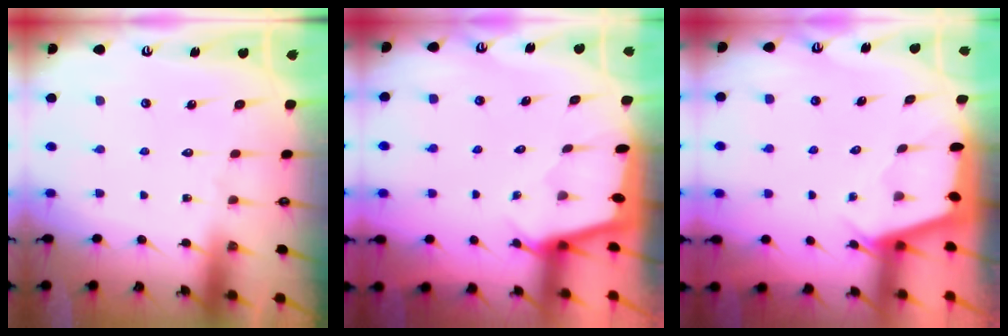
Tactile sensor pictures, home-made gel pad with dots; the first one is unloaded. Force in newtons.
{"total": 1.6, "press": 1.6, "slide": 0.2}
{"total": 2.0, "press": 2.0, "slide": 0.3}